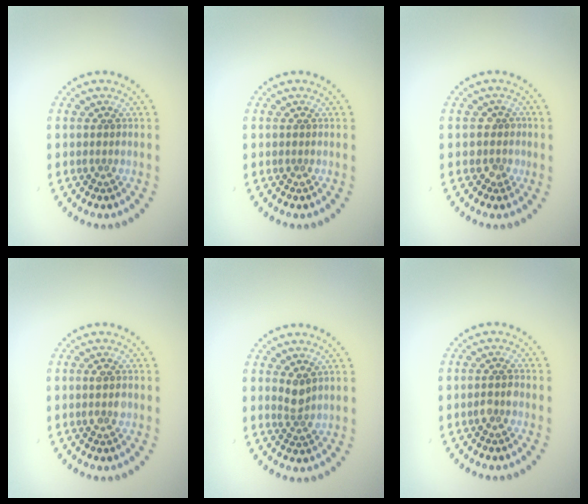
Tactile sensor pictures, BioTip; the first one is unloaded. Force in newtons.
{"total": 0.0}
{"total": 1.7, "press": 1.4, "slide": 0.9}
{"total": 1.2, "press": 1.1, "slide": 0.3}
{"total": 1.6, "press": 1.2, "slide": 1.0}
{"total": 1.2, "press": 1.1, "slide": 0.4}